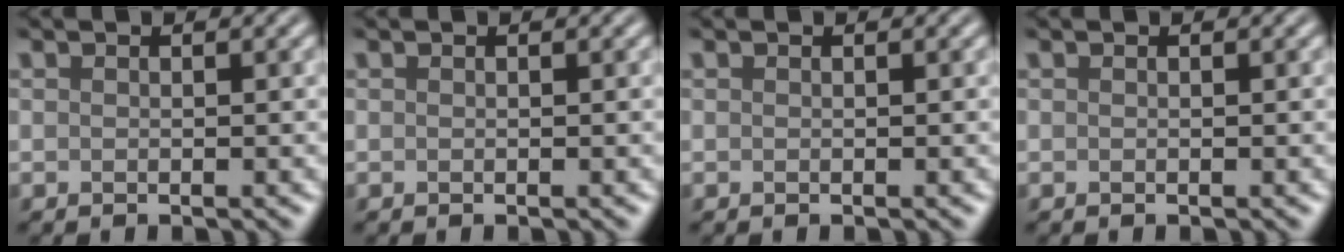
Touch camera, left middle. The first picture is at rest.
{"total": 0.0}
{"total": 0.0}
{"total": 0.0}